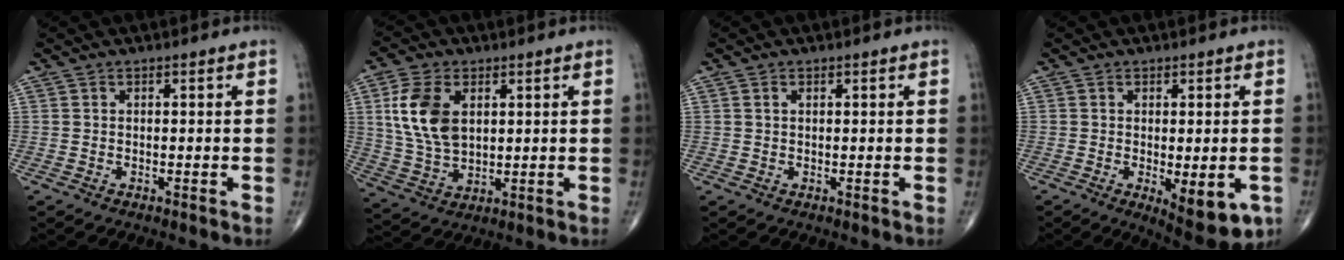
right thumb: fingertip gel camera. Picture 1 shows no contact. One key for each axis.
{"total": 11.6, "fx": 3.1, "fy": 7.1, "fz": 8.6, "tx": -0.166, "ty": -0.009, "tz": 0.065}
{"total": 0.8, "fx": 0.3, "fy": 0.4, "fz": 0.5, "tx": -0.008, "ty": 0.002, "tz": 0.006}
{"total": 9.8, "fx": -3.3, "fy": 3.7, "fz": 8.4, "tx": -0.096, "ty": -0.012, "tz": -0.038}